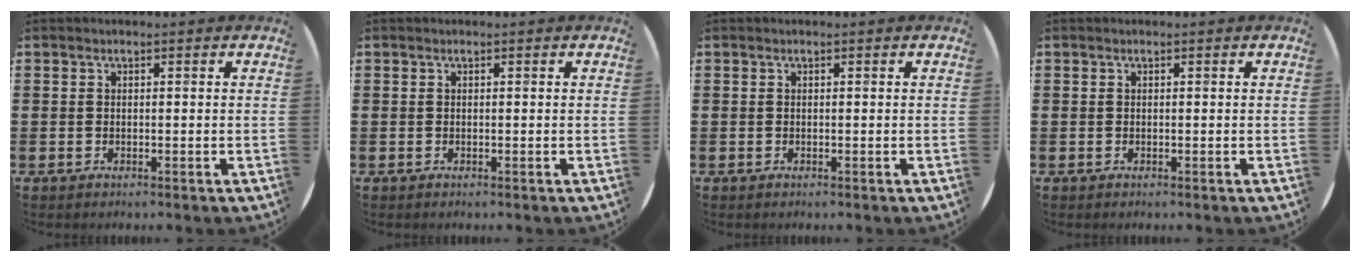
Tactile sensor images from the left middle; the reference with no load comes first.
{"total": 0.0}
{"total": 0.0}
{"total": 0.0}